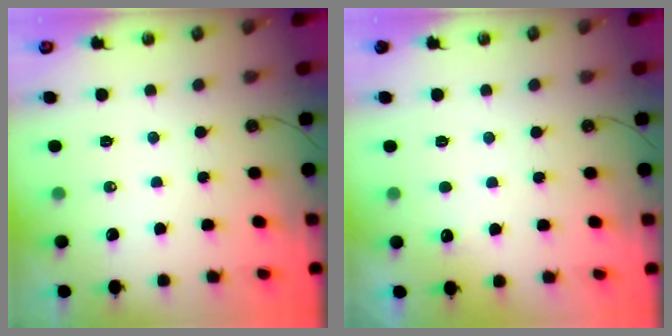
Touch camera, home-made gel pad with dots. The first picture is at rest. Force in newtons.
{"total": 1.5, "press": 1.2, "slide": 0.9}